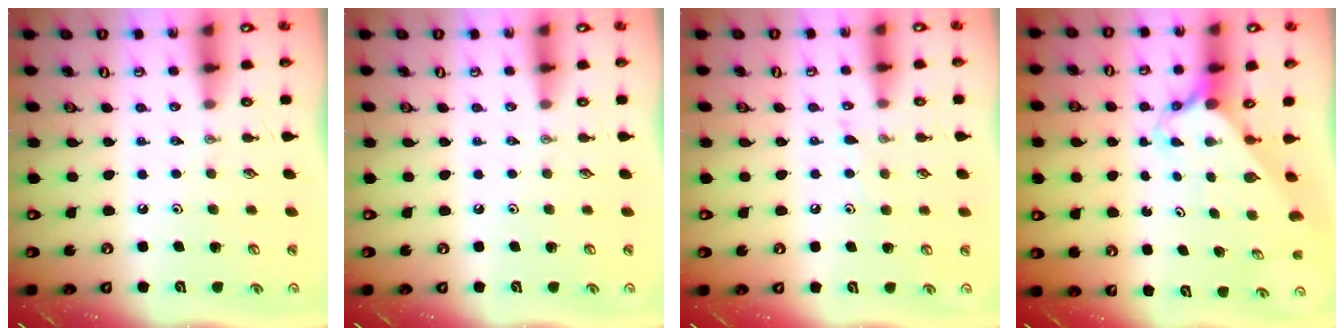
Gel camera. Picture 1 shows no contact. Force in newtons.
{"total": 0.0}
{"total": 6.1, "press": 6.1, "slide": 0.5}
{"total": 2.7, "press": 2.7, "slide": 0.3}